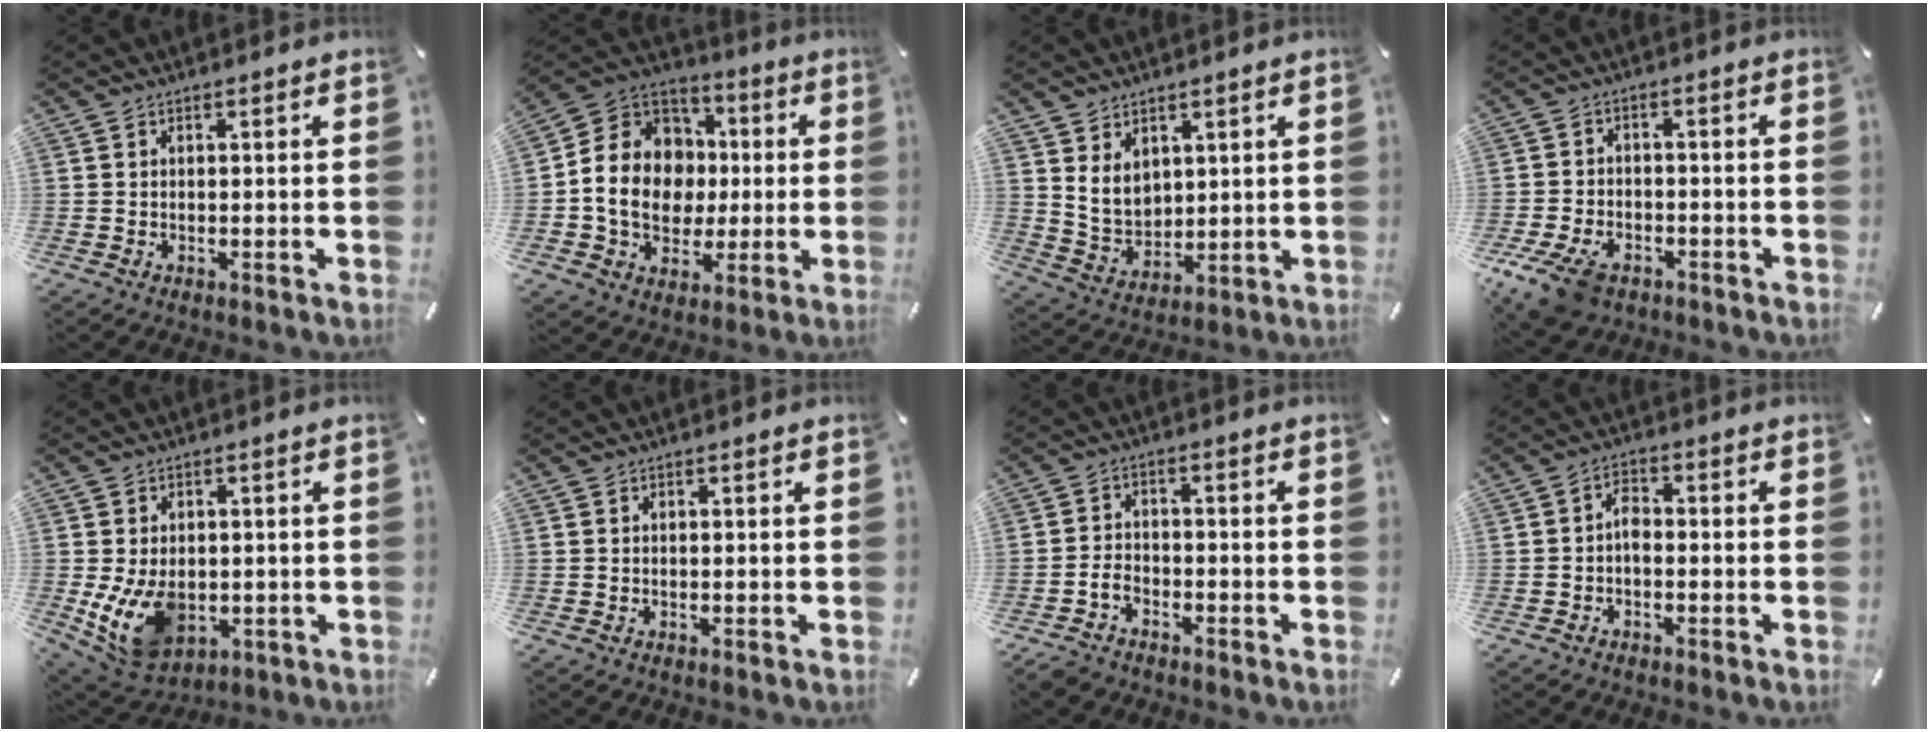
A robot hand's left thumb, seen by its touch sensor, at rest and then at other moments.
{"total": 15.7, "force": [-1.5, 14.0, 7.0], "torque": [-0.143, 0.017, -0.020]}
{"total": 7.2, "force": [3.9, 5.7, 2.1], "torque": [-0.054, -0.024, 0.073]}
{"total": 9.1, "force": [-5.4, 5.4, 4.9], "torque": [-0.112, 0.020, -0.099]}
{"total": 10.9, "force": [-1.9, 8.1, 7.2], "torque": [-0.140, -0.003, -0.029]}
{"total": 0.0}
{"total": 4.2, "force": [-2.8, 2.6, 1.7], "torque": [-0.041, 0.012, -0.056]}
{"total": 3.5, "force": [-1.1, 2.1, 2.6], "torque": [-0.061, 0.006, -0.024]}